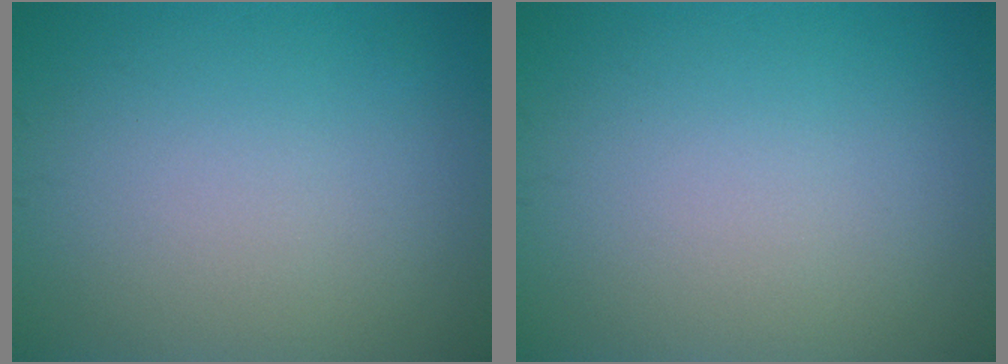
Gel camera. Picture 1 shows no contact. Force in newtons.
{"total": 0.0}